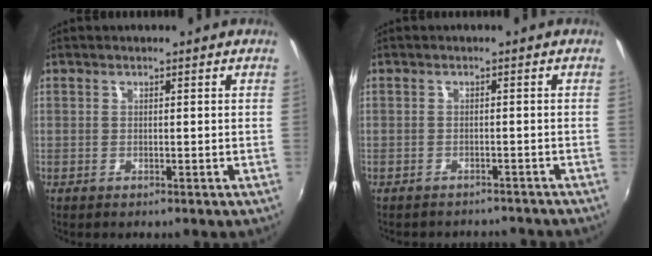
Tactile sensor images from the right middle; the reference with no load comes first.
{"total": 6.3, "force": [-5.8, 1.9, 1.7], "torque": [-0.039, -0.008, -0.073]}